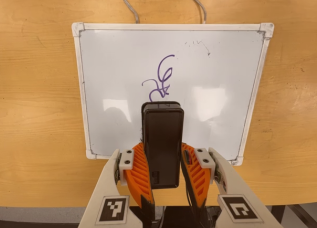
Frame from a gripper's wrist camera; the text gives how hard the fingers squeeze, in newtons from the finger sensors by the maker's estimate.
{"total": 8.8, "left": 7.2, "right": 10.4}